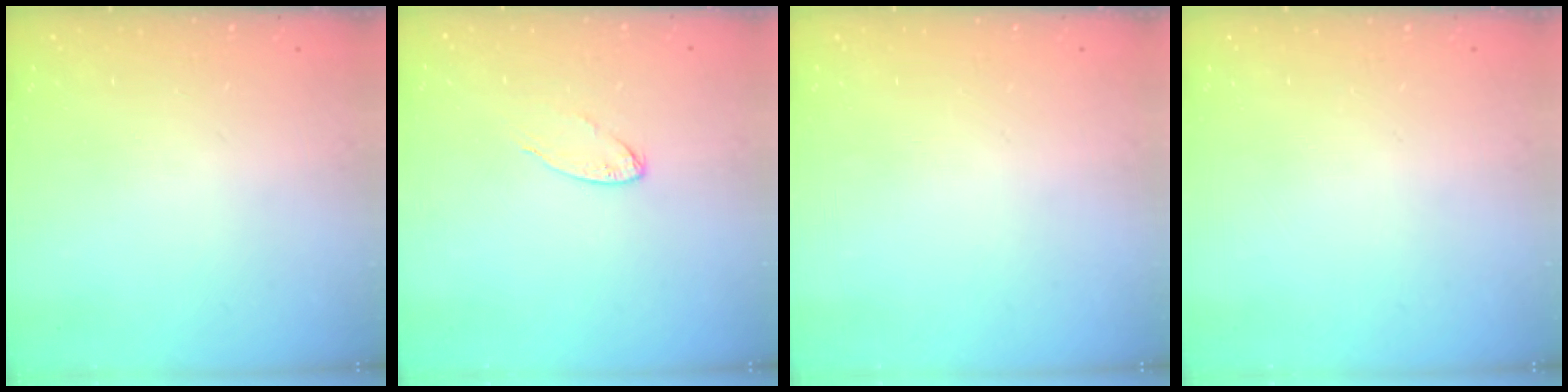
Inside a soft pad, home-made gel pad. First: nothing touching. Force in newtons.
{"total": 7.1, "press": 7.1, "slide": 0.5}
{"total": 0.0}
{"total": 0.0}